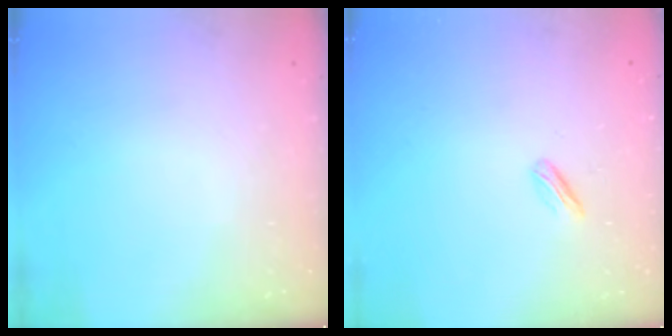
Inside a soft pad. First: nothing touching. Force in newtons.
{"total": 2.4, "press": 2.3, "slide": 0.7}